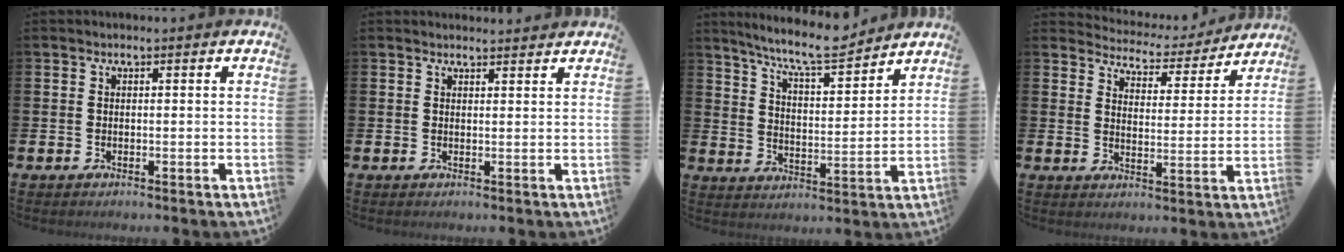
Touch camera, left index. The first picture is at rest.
{"total": 1.5, "force": [1.5, 0.2, 0.0], "torque": [0.006, -0.006, 0.026]}
{"total": 8.7, "force": [8.1, 0.9, 3.3], "torque": [-0.087, -0.046, 0.143]}
{"total": 4.6, "force": [4.5, 1.2, 0.1], "torque": [-0.026, -0.039, 0.073]}